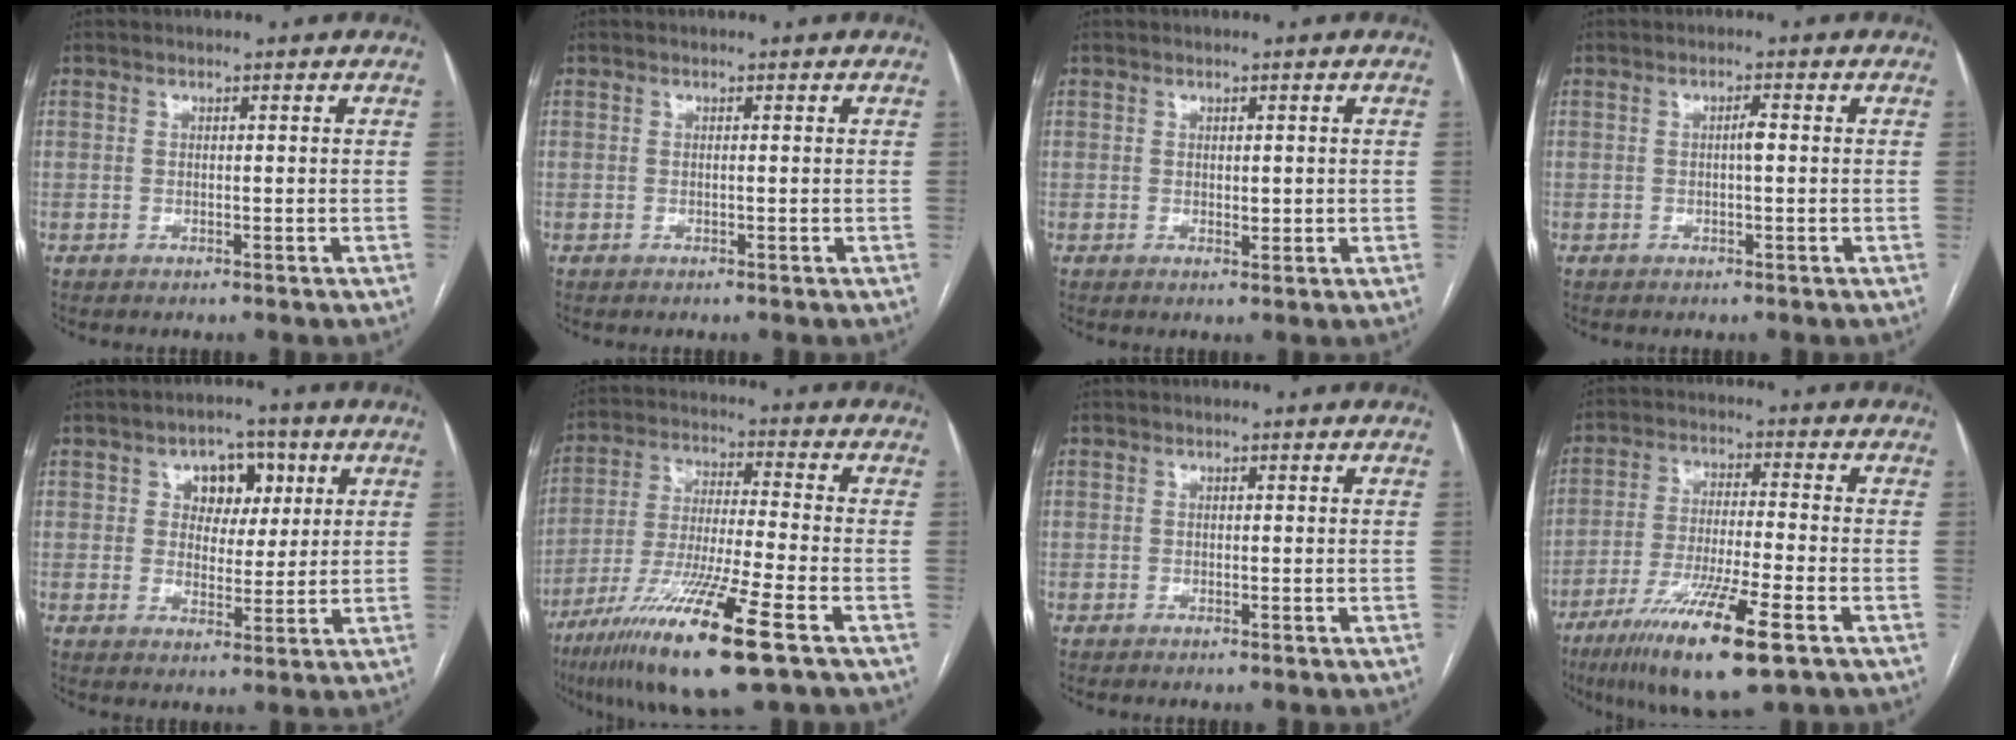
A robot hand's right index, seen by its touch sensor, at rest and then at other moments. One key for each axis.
{"total": 0.0}
{"total": 1.4, "fx": 0.1, "fy": 0.8, "fz": 1.1, "tx": -0.013, "ty": -0.003, "tz": 0.005}
{"total": 1.4, "fx": 0.0, "fy": 0.2, "fz": 1.4, "tx": -0.024, "ty": 0.003, "tz": -0.001}
{"total": 6.5, "fx": 2.4, "fy": 4.6, "fz": 4.0, "tx": -0.049, "ty": 0.018, "tz": 0.036}
{"total": 17.1, "fx": -9.4, "fy": 0.3, "fz": 14.3, "tx": -0.282, "ty": -0.046, "tz": -0.169}
{"total": 0.0}
{"total": 14.6, "fx": -8.1, "fy": 0.9, "fz": 12.1, "tx": -0.231, "ty": -0.037, "tz": -0.140}